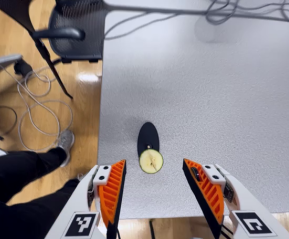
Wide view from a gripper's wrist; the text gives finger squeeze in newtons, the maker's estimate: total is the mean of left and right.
{"total": 0.6, "left": 0.5, "right": 0.6}